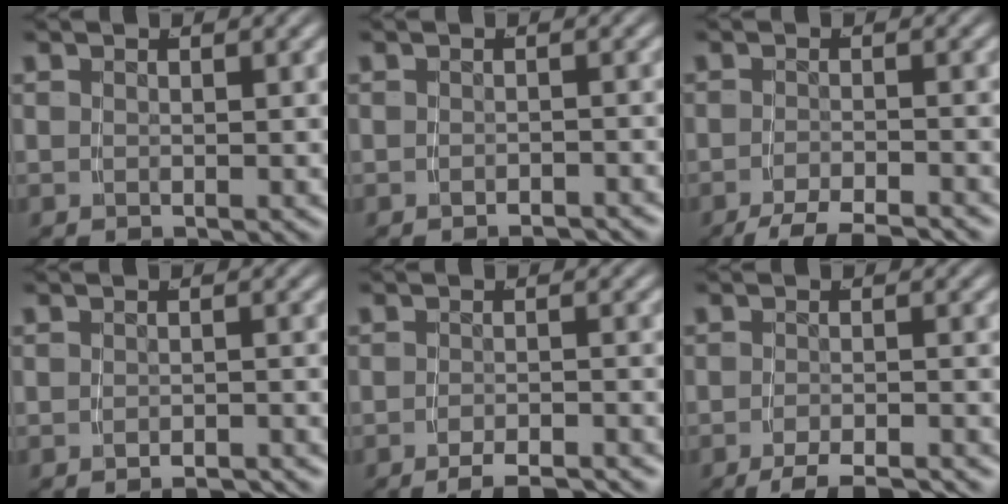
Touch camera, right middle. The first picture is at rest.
{"total": 1.7, "force": [-1.7, 0.0, 0.3], "torque": [-0.001, 0.001, -0.027]}
{"total": 5.3, "force": [-4.7, 1.1, 2.2], "torque": [-0.026, -0.009, -0.069]}
{"total": 2.1, "force": [-2.1, 0.0, 0.4], "torque": [-0.003, 0.000, -0.033]}
{"total": 4.3, "force": [-3.9, 0.3, 1.7], "torque": [-0.015, -0.002, -0.061]}
{"total": 4.8, "force": [-4.3, 0.7, 2.0], "torque": [-0.022, -0.006, -0.064]}